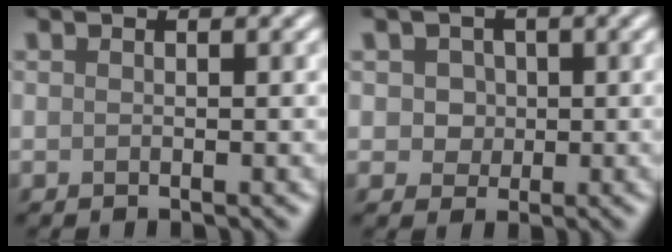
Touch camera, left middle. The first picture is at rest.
{"total": 2.9, "force": [1.0, 2.4, 1.3], "torque": [-0.020, 0.012, 0.013]}